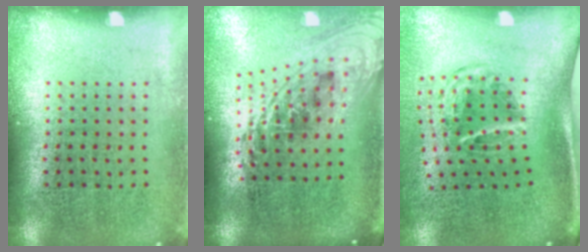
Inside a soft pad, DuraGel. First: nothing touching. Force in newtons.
{"total": 2.2, "press": 1.6, "slide": 1.6}
{"total": 2.0, "press": 1.2, "slide": 1.6}